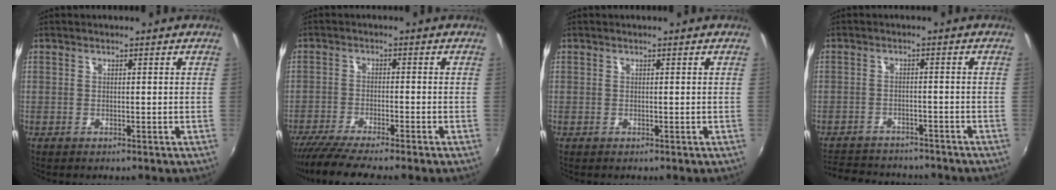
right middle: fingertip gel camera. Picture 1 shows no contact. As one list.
[{"total": 8.2, "force": [-7.2, -0.1, 4.1], "torque": [-0.097, -0.028, -0.124]}, {"total": 0.0}, {"total": 13.0, "force": [-11.3, 4.7, 4.6], "torque": [-0.110, -0.005, -0.161]}]